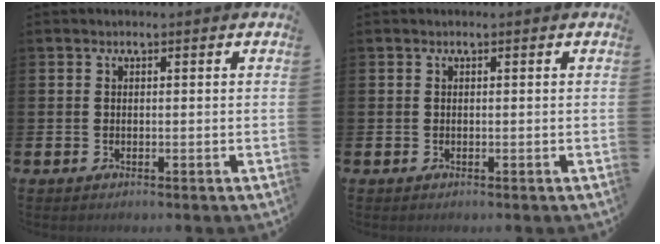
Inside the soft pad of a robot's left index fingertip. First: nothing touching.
{"total": 0.0}